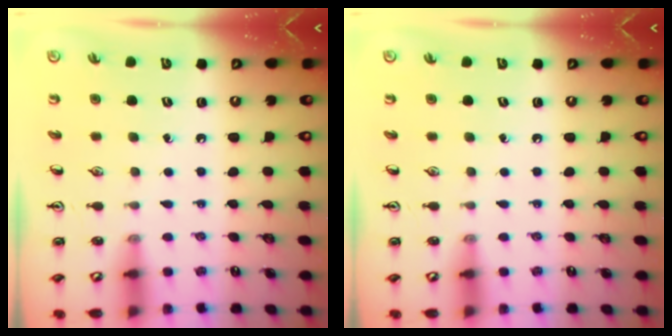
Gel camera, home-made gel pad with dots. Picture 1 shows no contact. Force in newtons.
{"total": 0.0}